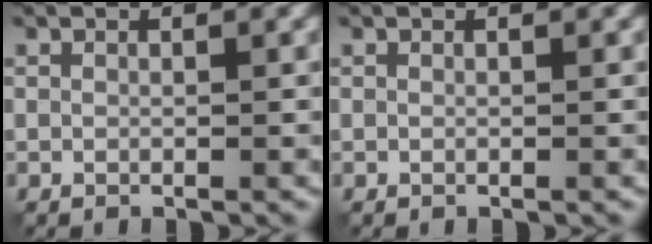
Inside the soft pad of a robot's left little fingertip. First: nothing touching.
{"total": 0.0}